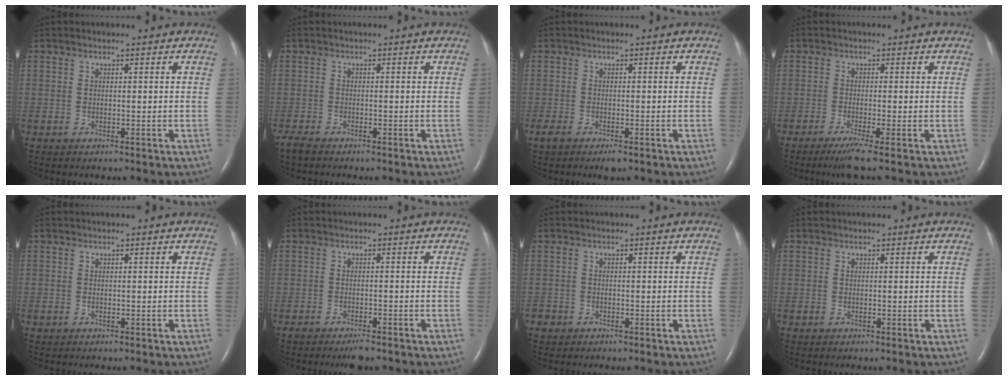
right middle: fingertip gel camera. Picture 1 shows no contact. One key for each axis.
{"total": 2.2, "fx": -1.9, "fy": 0.5, "fz": 1.0, "tx": -0.022, "ty": -0.005, "tz": -0.033}
{"total": 3.4, "fx": -2.3, "fy": 1.1, "fz": 2.3, "tx": -0.047, "ty": -0.010, "tz": -0.035}
{"total": 3.5, "fx": -2.3, "fy": -0.7, "fz": 2.6, "tx": -0.052, "ty": -0.013, "tz": -0.045}
{"total": 0.0}
{"total": 2.8, "fx": -2.2, "fy": 0.6, "fz": 1.6, "tx": -0.026, "ty": -0.005, "tz": -0.031}
{"total": 1.4, "fx": -1.0, "fy": 1.0, "fz": 0.1, "tx": -0.007, "ty": 0.003, "tz": -0.019}
{"total": 0.0}